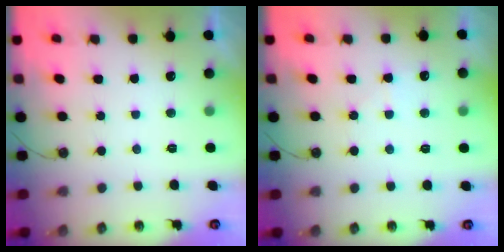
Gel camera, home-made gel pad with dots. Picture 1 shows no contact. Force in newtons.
{"total": 5.3, "press": 5.3, "slide": 0.3}